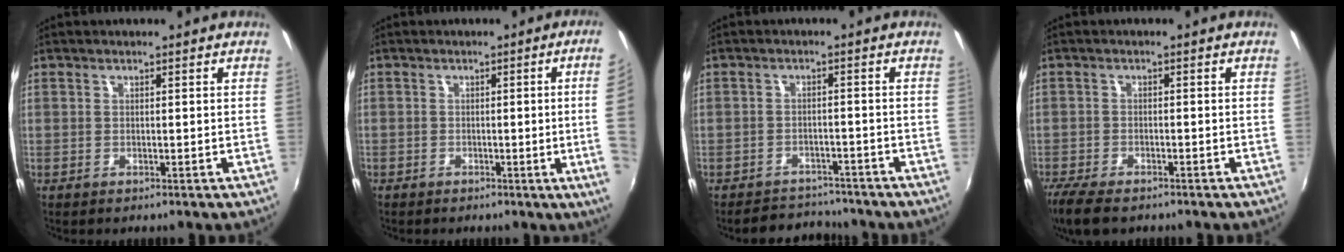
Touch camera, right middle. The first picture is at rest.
{"total": 7.6, "force": [-0.4, -1.3, 7.5], "torque": [-0.086, -0.008, -0.003]}
{"total": 6.9, "force": [-6.4, 2.6, 0.9], "torque": [-0.030, 0.011, -0.089]}
{"total": 7.1, "force": [-5.7, 2.2, 3.8], "torque": [-0.101, -0.031, -0.106]}